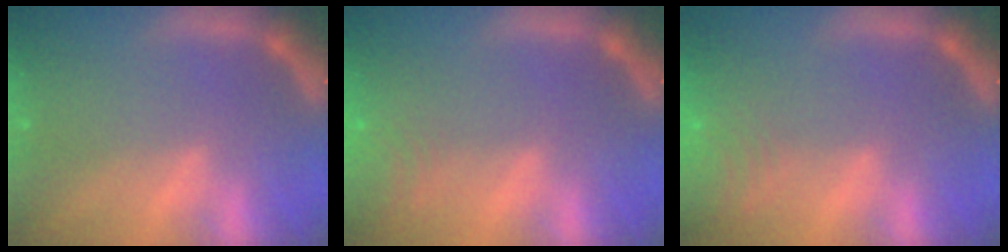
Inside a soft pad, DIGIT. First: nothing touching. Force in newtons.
{"total": 5.5}
{"total": 7.5}